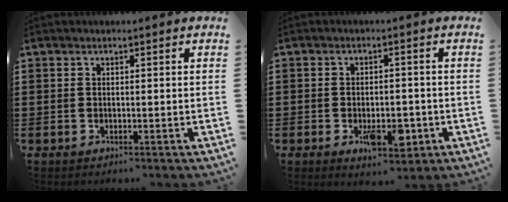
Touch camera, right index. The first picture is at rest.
{"total": 6.7, "force": [-2.3, 3.1, 5.4], "torque": [-0.088, -0.001, -0.038]}